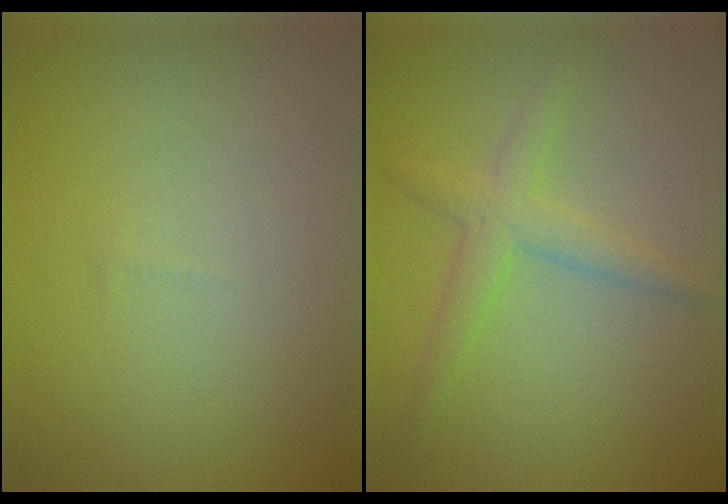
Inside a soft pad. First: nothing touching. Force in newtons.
{"total": 2.7, "press": 2.7, "slide": 0.0}